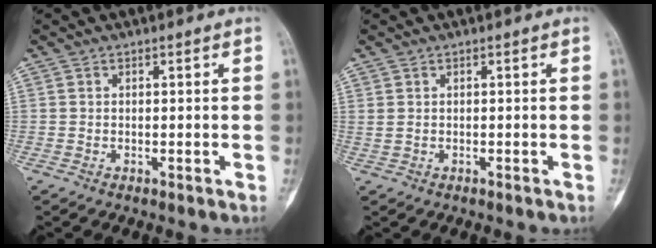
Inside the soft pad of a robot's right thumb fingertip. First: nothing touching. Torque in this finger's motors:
{"motor_torque": [-0.18, 0.28, 0.02, -0.33, -0.08]}